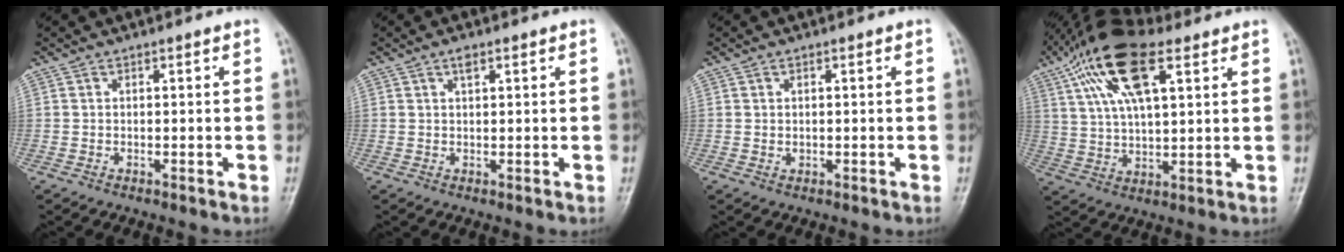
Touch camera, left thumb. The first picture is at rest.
{"total": 1.8, "force": [0.9, 0.7, 1.3], "torque": [-0.020, 0.000, 0.015]}
{"total": 0.9, "force": [0.2, 0.6, 0.6], "torque": [-0.008, -0.002, 0.007]}
{"total": 16.0, "force": [7.7, 6.6, 12.4], "torque": [-0.221, 0.001, 0.139]}